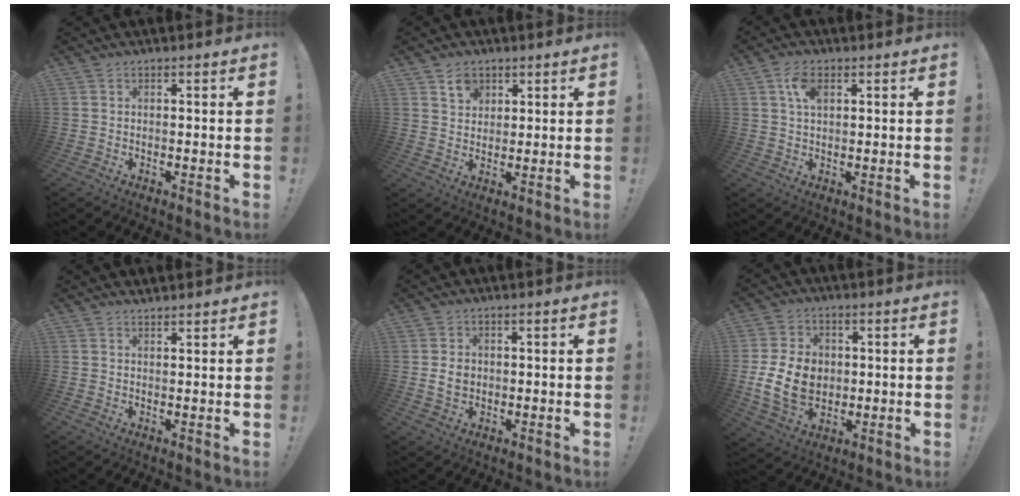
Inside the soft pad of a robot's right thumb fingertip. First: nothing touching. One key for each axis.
{"total": 5.0, "fx": 3.2, "fy": 3.5, "fz": 1.5, "tx": -0.015, "ty": -0.015, "tz": 0.056}
{"total": 5.7, "fx": 2.2, "fy": 3.1, "fz": 4.2, "tx": -0.071, "ty": -0.001, "tz": 0.037}
{"total": 1.4, "fx": 1.4, "fy": -0.1, "fz": 0.1, "tx": 0.013, "ty": -0.014, "tz": 0.024}
{"total": 3.6, "fx": -0.2, "fy": 2.8, "fz": 2.2, "tx": -0.033, "ty": -0.001, "tz": -0.007}
{"total": 14.2, "fx": -0.7, "fy": 10.7, "fz": 9.3, "tx": -0.169, "ty": -0.002, "tz": -0.008}